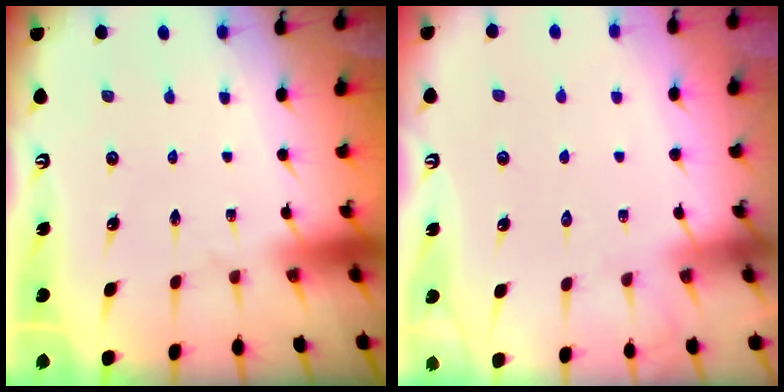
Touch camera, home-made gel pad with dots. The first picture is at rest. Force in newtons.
{"total": 3.9, "press": 3.8, "slide": 0.5}